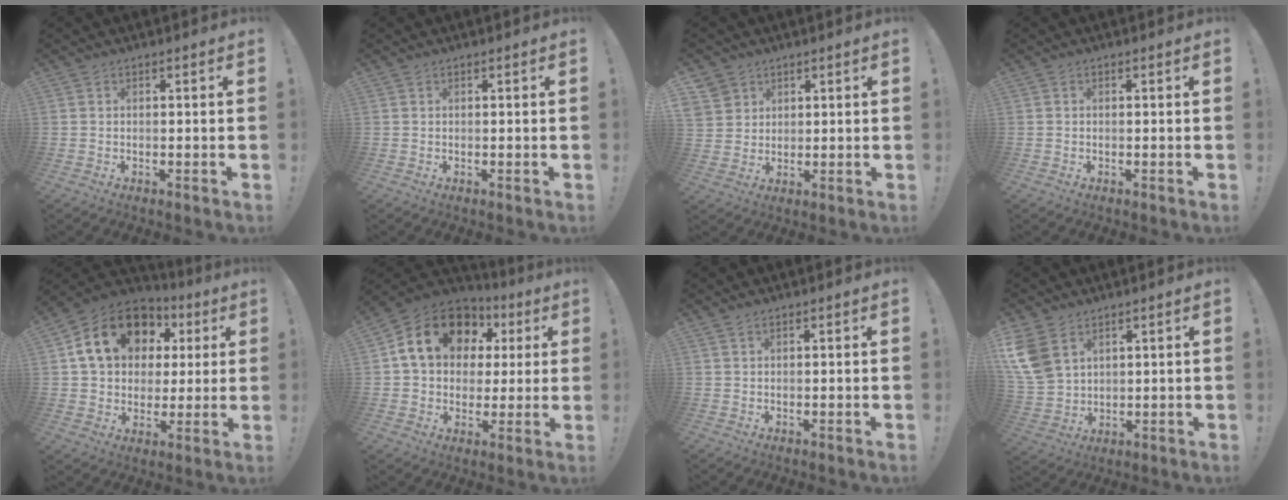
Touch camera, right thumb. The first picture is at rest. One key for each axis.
{"total": 0.0}
{"total": 4.4, "fx": 2.8, "fy": 3.4, "fz": 0.2, "tx": -0.011, "ty": -0.018, "tz": 0.056}
{"total": 0.0}
{"total": 19.1, "fx": 7.0, "fy": 14.3, "fz": 10.5, "tx": -0.171, "ty": -0.007, "tz": 0.145}
{"total": 17.9, "fx": 6.6, "fy": 13.3, "fz": 9.9, "tx": -0.159, "ty": -0.014, "tz": 0.132}
{"total": 0.8, "fx": 0.6, "fy": 0.2, "fz": 0.5, "tx": -0.018, "ty": 0.003, "tz": 0.013}
{"total": 10.2, "fx": 5.4, "fy": 6.6, "fz": 5.6, "tx": -0.126, "ty": -0.021, "tz": 0.111}